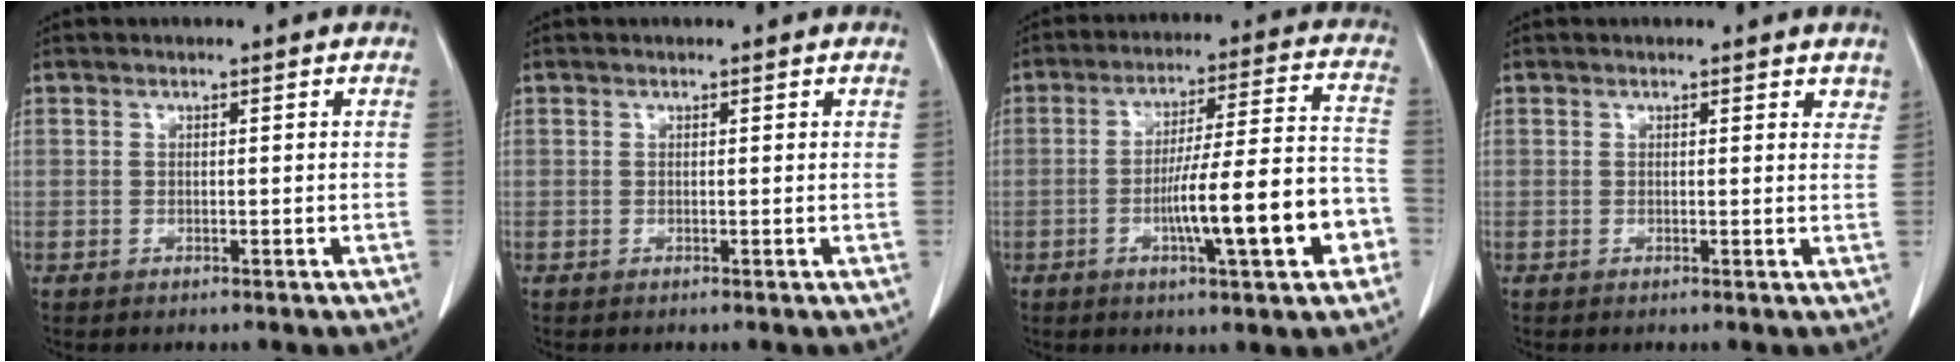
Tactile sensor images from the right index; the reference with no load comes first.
{"total": 0.0}
{"total": 14.5, "force": [-4.7, 1.7, 13.6], "torque": [-0.213, 0.018, -0.066]}
{"total": 2.2, "force": [1.9, 0.9, 0.7], "torque": [0.003, -0.004, 0.008]}